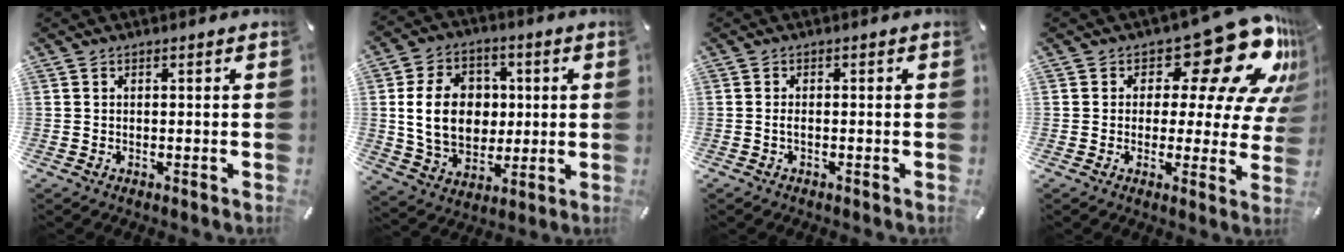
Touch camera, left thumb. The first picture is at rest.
{"total": 15.0, "force": [1.3, 11.8, 9.1], "torque": [-0.184, 0.014, 0.023]}
{"total": 1.2, "force": [-0.5, 0.6, 0.9], "torque": [-0.019, 0.001, -0.010]}
{"total": 19.0, "force": [10.3, 8.8, 13.3], "torque": [-0.172, -0.072, 0.168]}